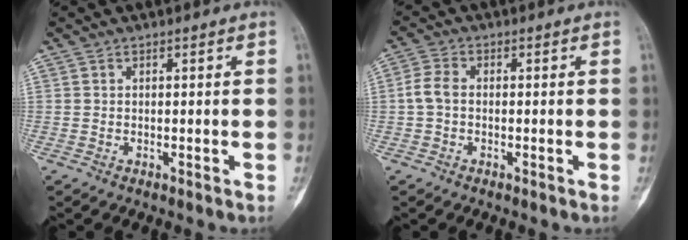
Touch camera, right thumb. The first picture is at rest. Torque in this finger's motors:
{"motor_torque": [0.53, 0.79, 0.42, -0.20, 0.10]}